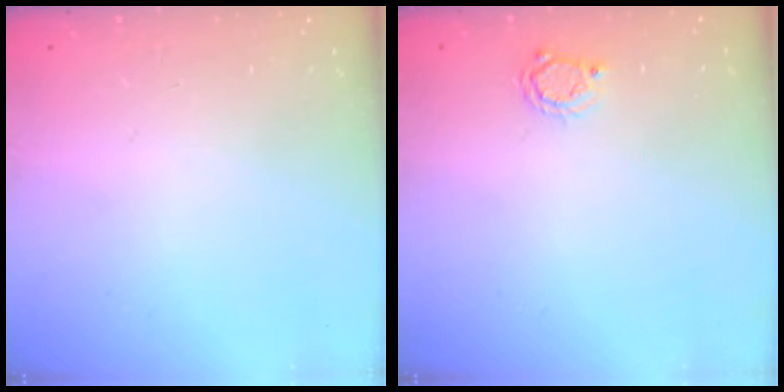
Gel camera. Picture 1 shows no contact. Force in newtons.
{"total": 3.3, "press": 3.2, "slide": 0.5}